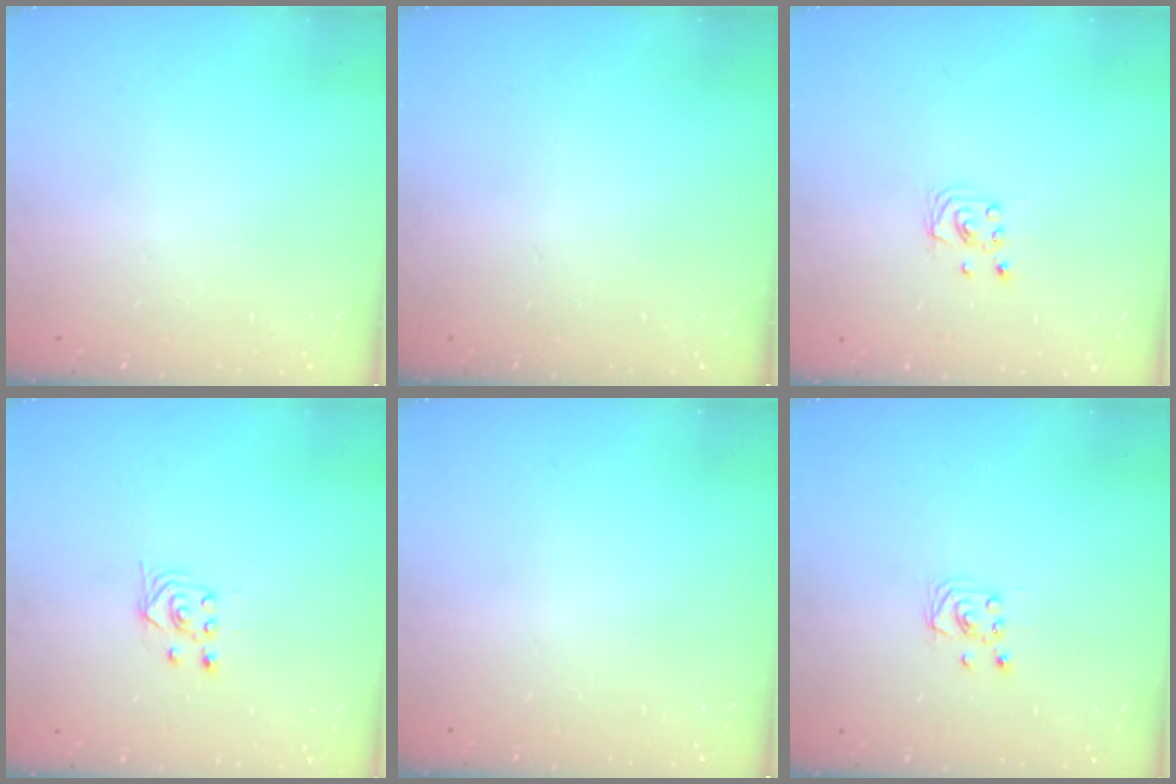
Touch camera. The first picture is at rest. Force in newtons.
{"total": 0.0}
{"total": 2.2, "press": 2.2, "slide": 0.2}
{"total": 2.8, "press": 2.4, "slide": 1.4}
{"total": 0.0}
{"total": 2.3, "press": 2.2, "slide": 0.3}